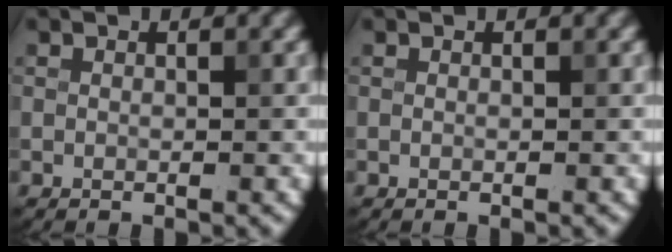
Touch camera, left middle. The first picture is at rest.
{"total": 0.0}